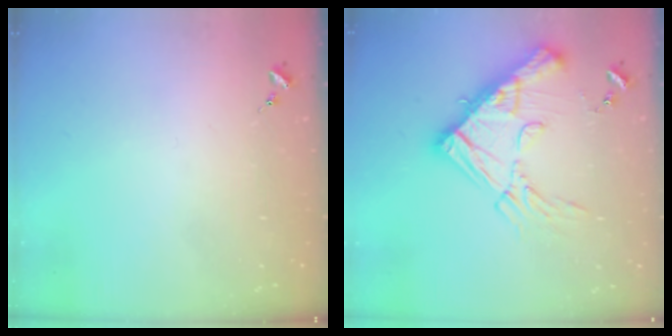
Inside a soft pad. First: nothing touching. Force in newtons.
{"total": 20.5, "press": 20.3, "slide": 2.3}